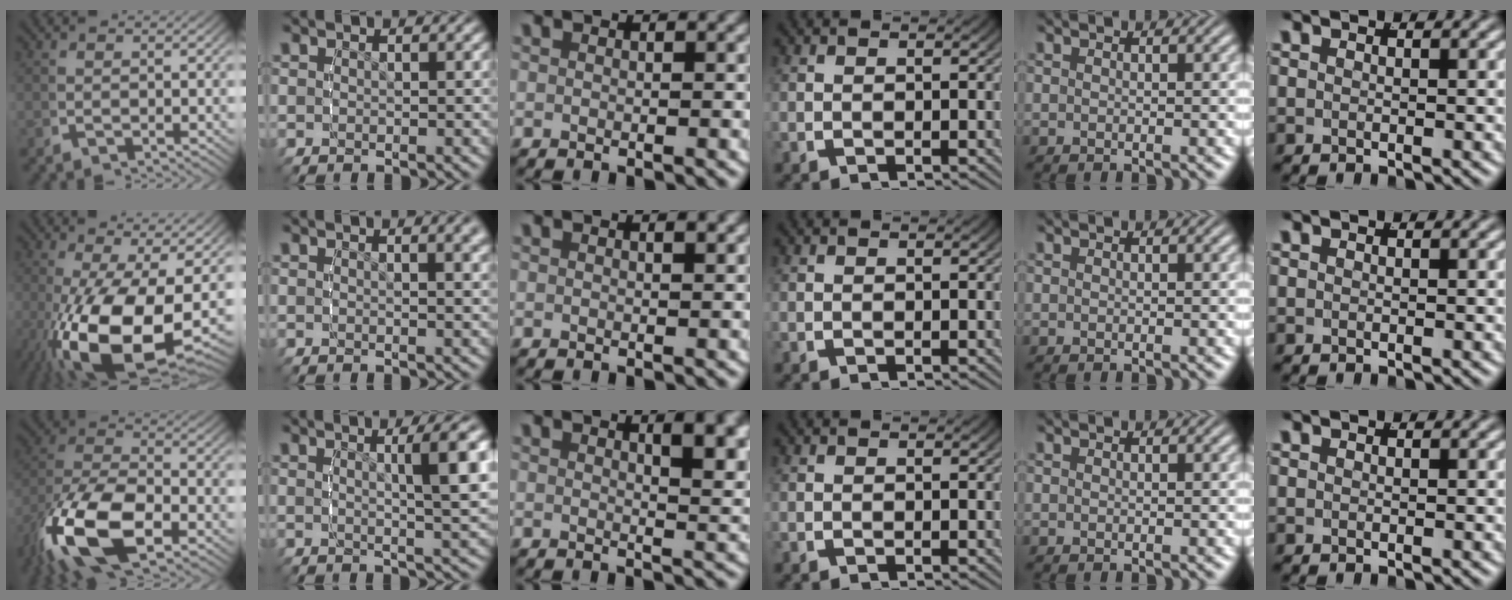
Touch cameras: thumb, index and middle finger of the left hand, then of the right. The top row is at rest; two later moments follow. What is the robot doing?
{"motion": "lift_and_place", "object": "screwdriver"}